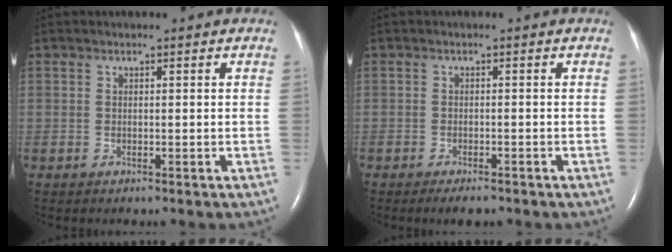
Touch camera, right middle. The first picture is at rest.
{"total": 2.6, "force": [-2.0, 0.8, 1.5], "torque": [-0.023, -0.003, -0.027]}